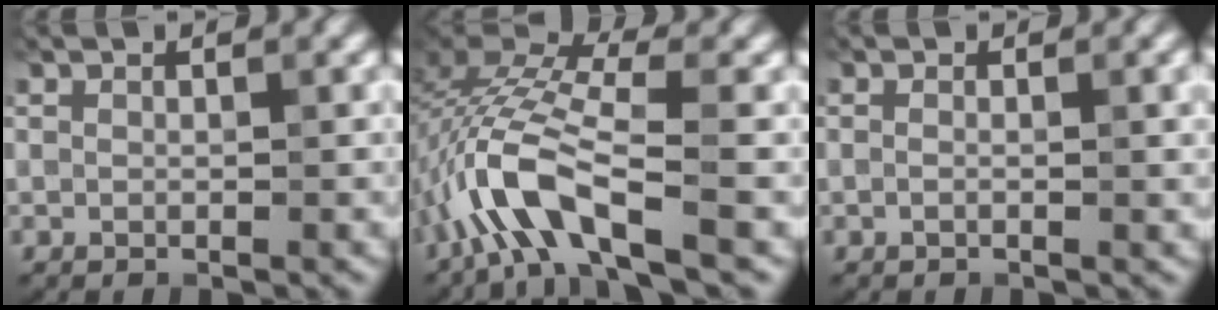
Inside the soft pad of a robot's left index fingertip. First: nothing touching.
{"total": 7.5, "force": [-3.2, 2.5, 6.4], "torque": [-0.141, 0.014, -0.071]}
{"total": 2.4, "force": [0.1, 1.0, 2.2], "torque": [-0.023, 0.000, -0.013]}